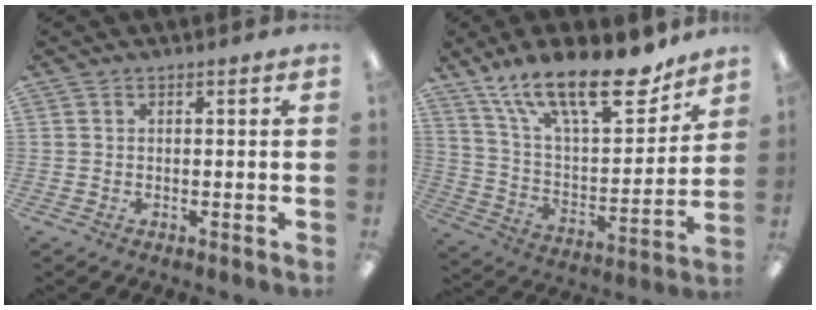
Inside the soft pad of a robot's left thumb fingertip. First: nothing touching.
{"total": 23.2, "force": [17.0, 8.0, 13.7], "torque": [-0.222, -0.106, 0.291]}